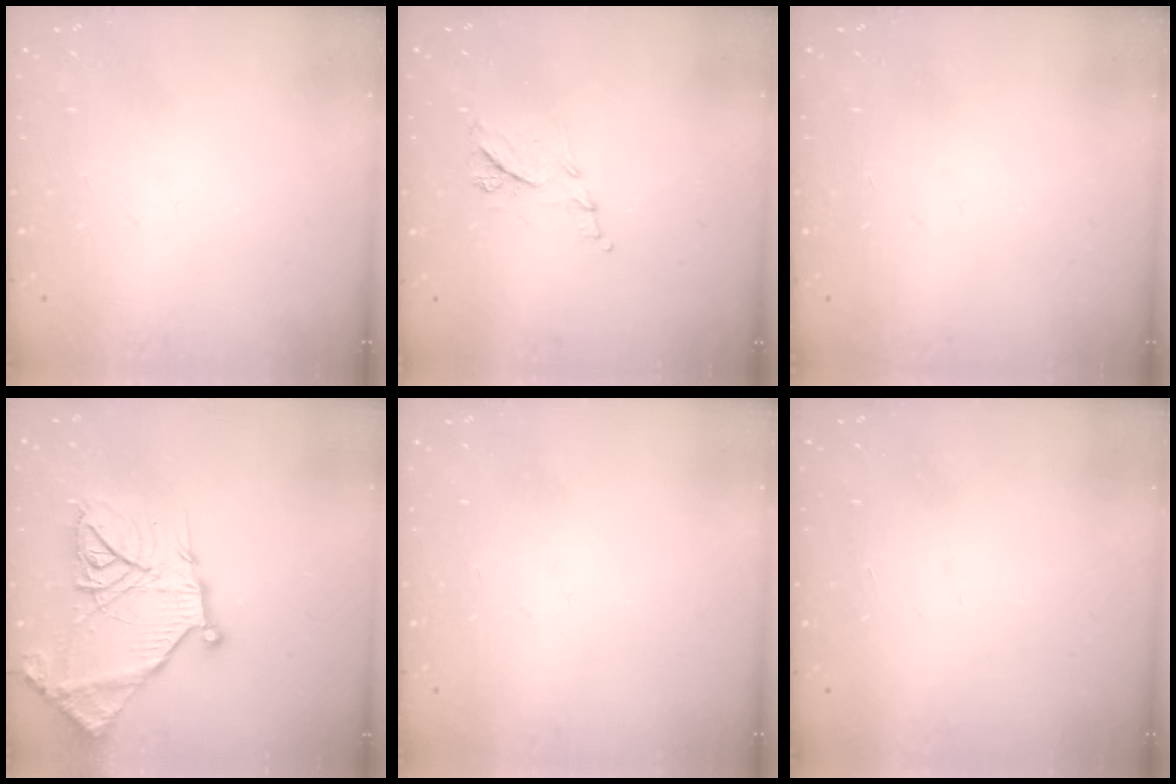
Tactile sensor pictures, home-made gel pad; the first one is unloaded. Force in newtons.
{"total": 7.3, "press": 7.2, "slide": 0.9}
{"total": 0.0}
{"total": 22.8, "press": 22.6, "slide": 2.3}
{"total": 0.0}
{"total": 1.7, "press": 1.7, "slide": 0.1}